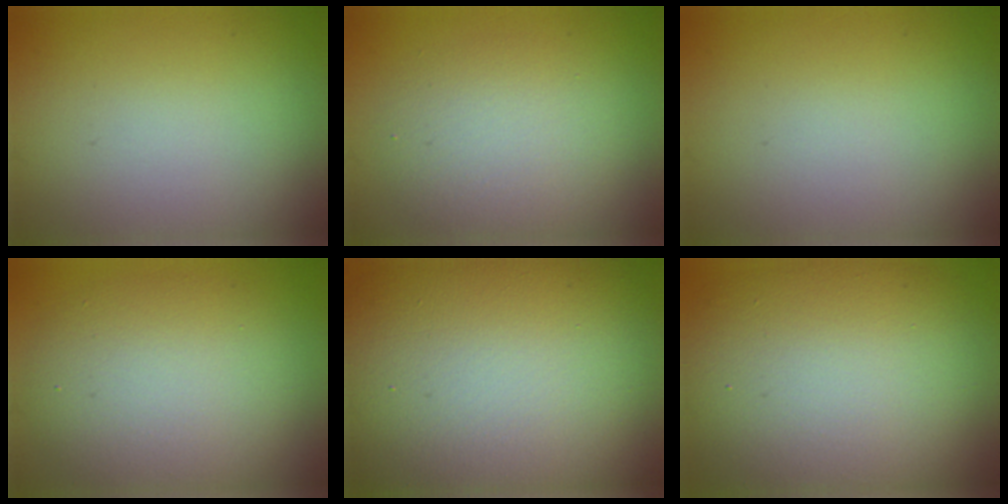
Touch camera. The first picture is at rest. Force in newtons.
{"total": 4.5, "press": 4.5, "slide": 0.1}
{"total": 0.0}
{"total": 7.7, "press": 7.6, "slide": 0.6}
{"total": 21.9, "press": 21.9, "slide": 0.9}
{"total": 14.2, "press": 14.1, "slide": 1.1}